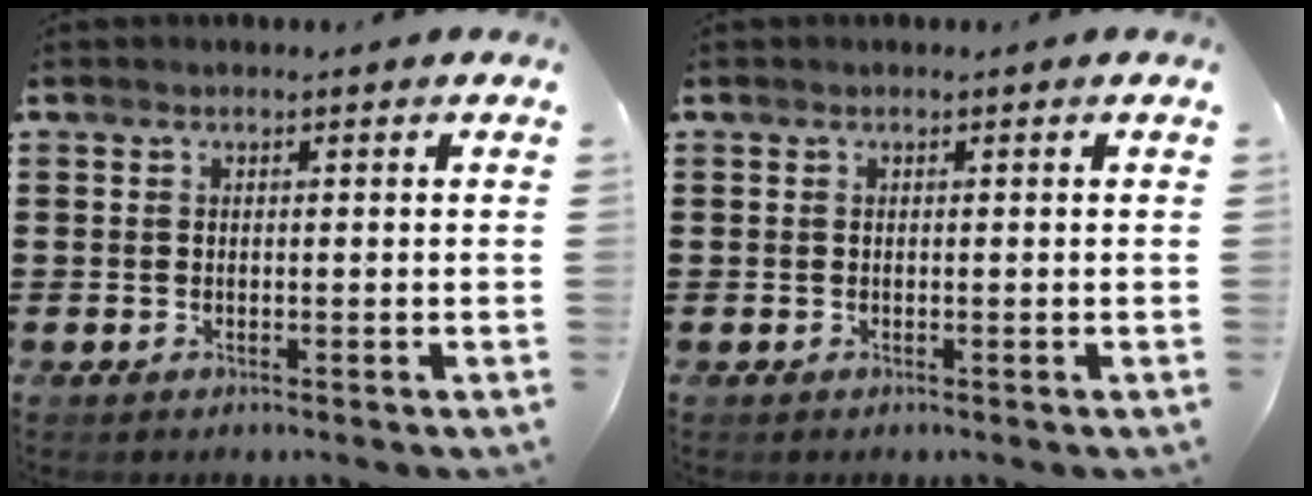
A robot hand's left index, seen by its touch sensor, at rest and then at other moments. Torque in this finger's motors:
{"motor_torque": [0.00, 0.00, 0.00, -0.01]}